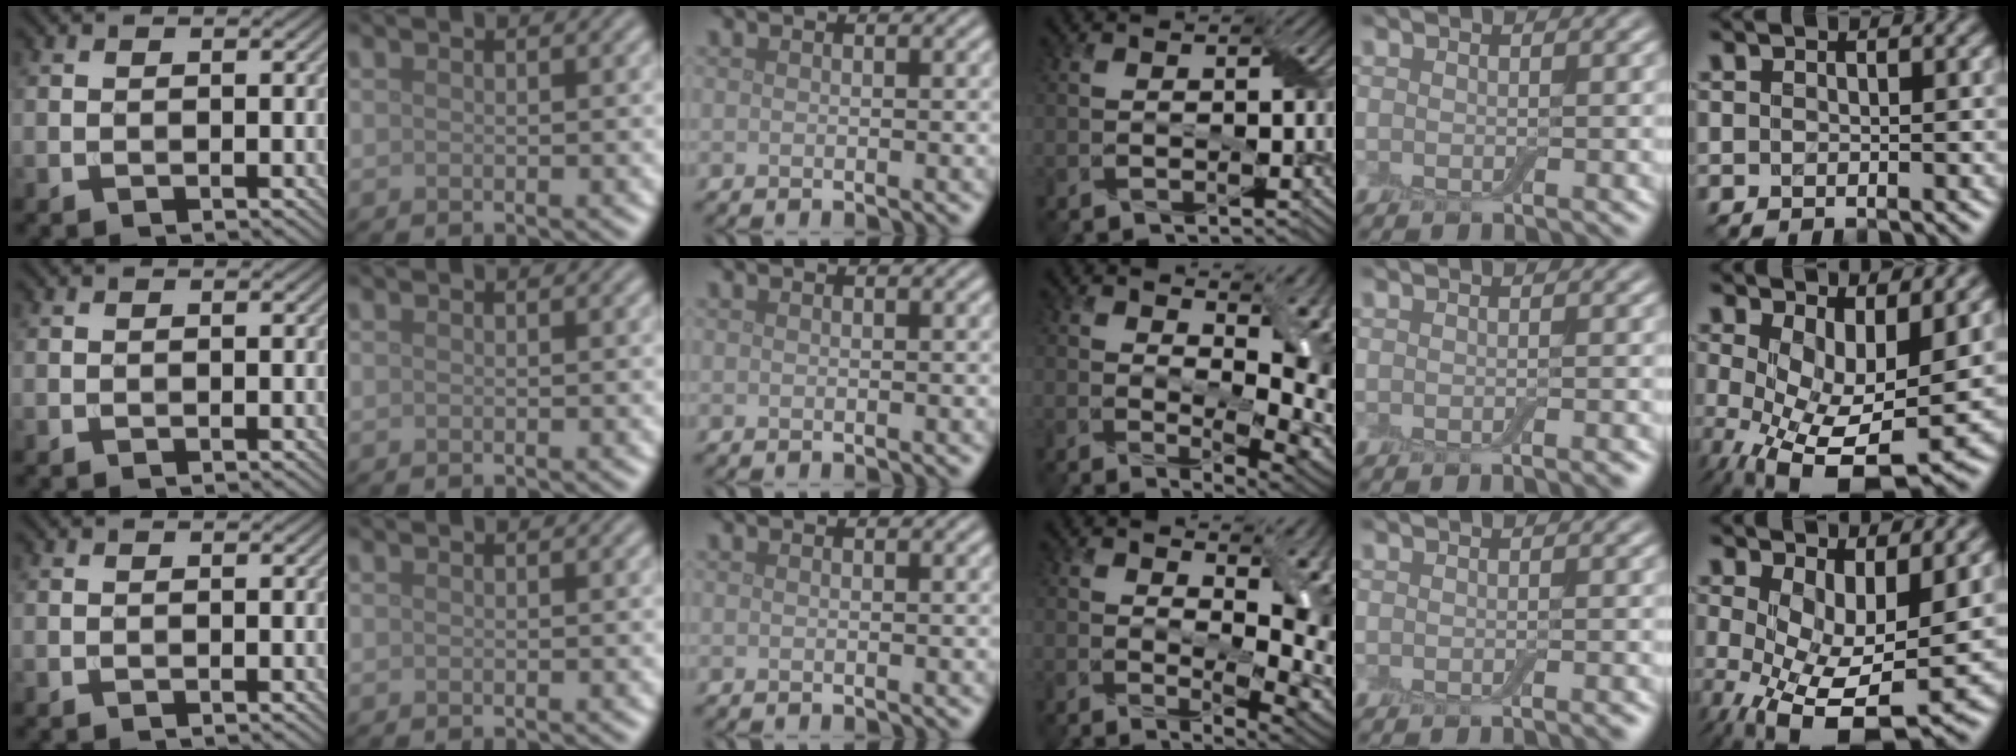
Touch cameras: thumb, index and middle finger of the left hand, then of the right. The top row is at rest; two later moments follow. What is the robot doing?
{"motion": "peel", "object": "aluminum foil"}